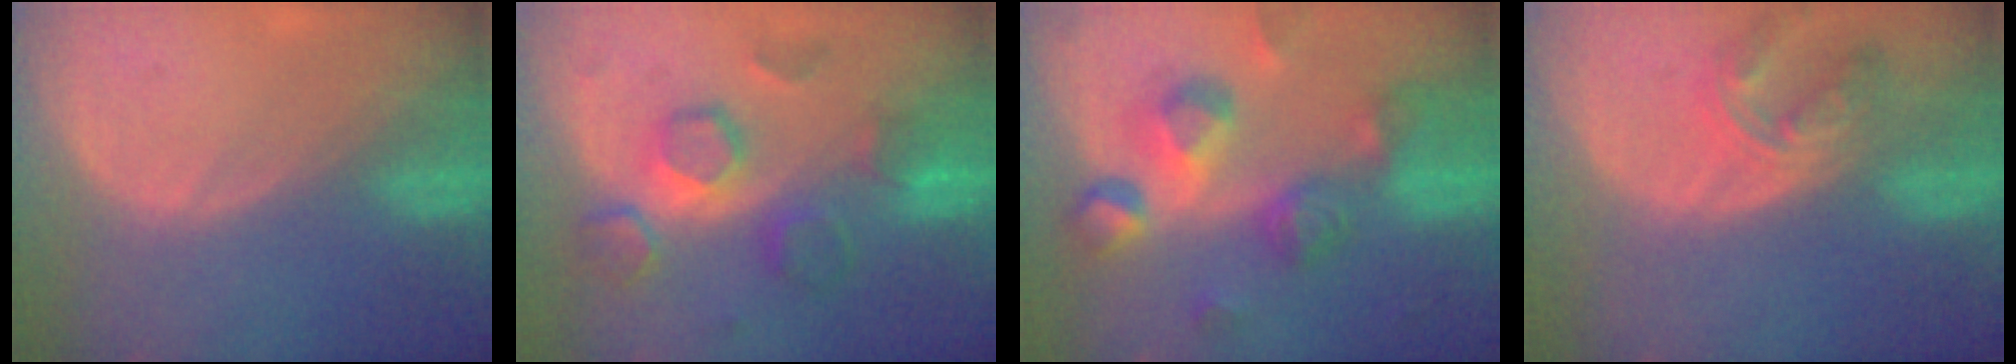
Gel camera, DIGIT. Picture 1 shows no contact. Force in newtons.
{"total": 8.4, "press": 8.3, "slide": 1.3}
{"total": 10.6, "press": 9.5, "slide": 4.7}
{"total": 7.0, "press": 6.3, "slide": 3.0}